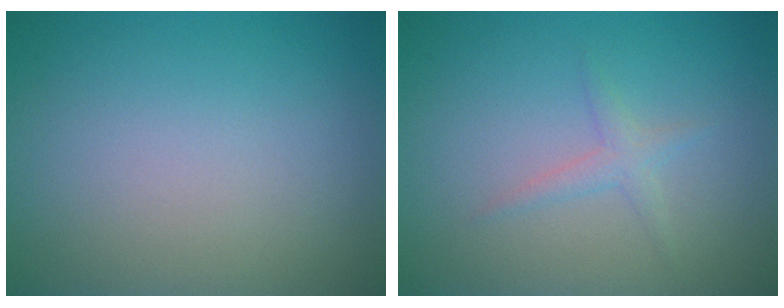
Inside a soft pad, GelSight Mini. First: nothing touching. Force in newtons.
{"total": 1.3, "press": 1.3, "slide": 0.0}